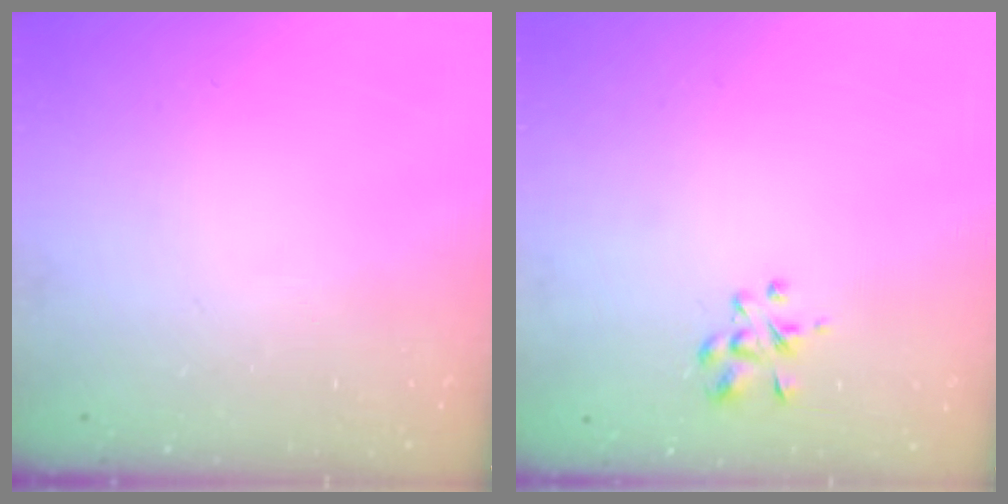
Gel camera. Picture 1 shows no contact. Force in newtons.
{"total": 2.4, "press": 2.3, "slide": 0.8}